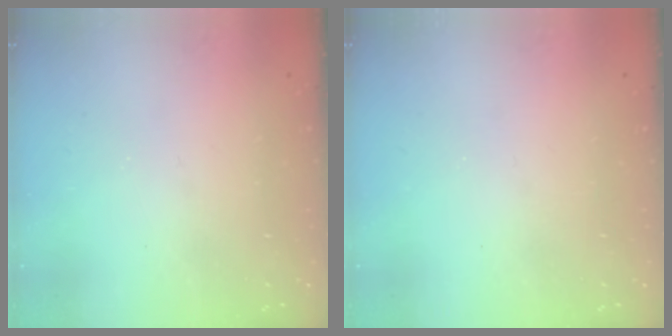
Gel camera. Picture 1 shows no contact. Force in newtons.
{"total": 0.0}